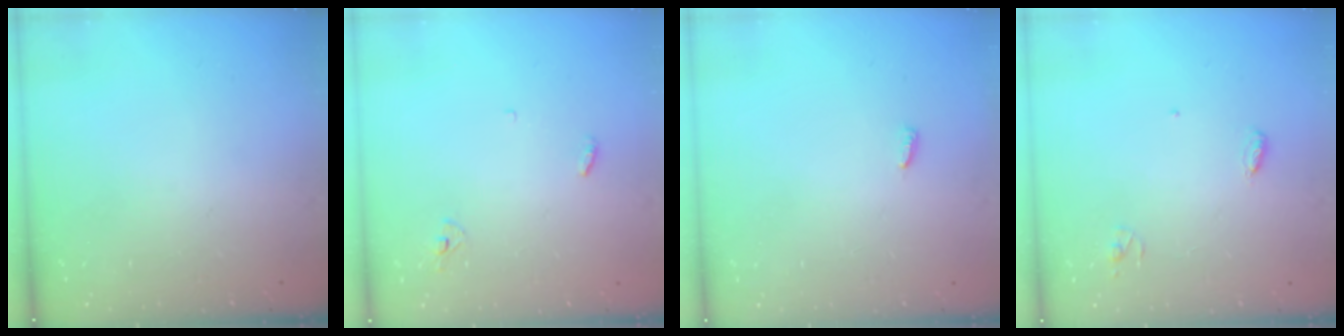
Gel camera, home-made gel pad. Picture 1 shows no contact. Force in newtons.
{"total": 3.3, "press": 3.2, "slide": 0.3}
{"total": 3.5, "press": 3.4, "slide": 0.6}
{"total": 3.8, "press": 3.7, "slide": 0.4}